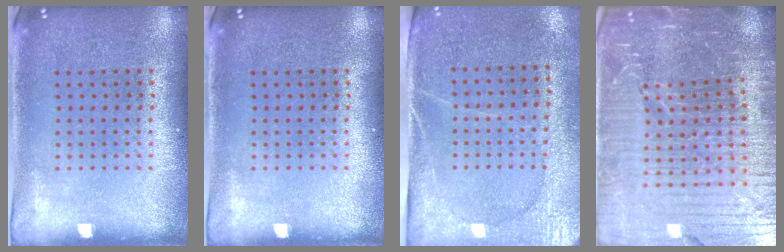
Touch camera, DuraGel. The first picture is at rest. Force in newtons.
{"total": 0.0}
{"total": 2.9, "press": 2.5, "slide": 1.4}
{"total": 7.0, "press": 6.1, "slide": 3.4}